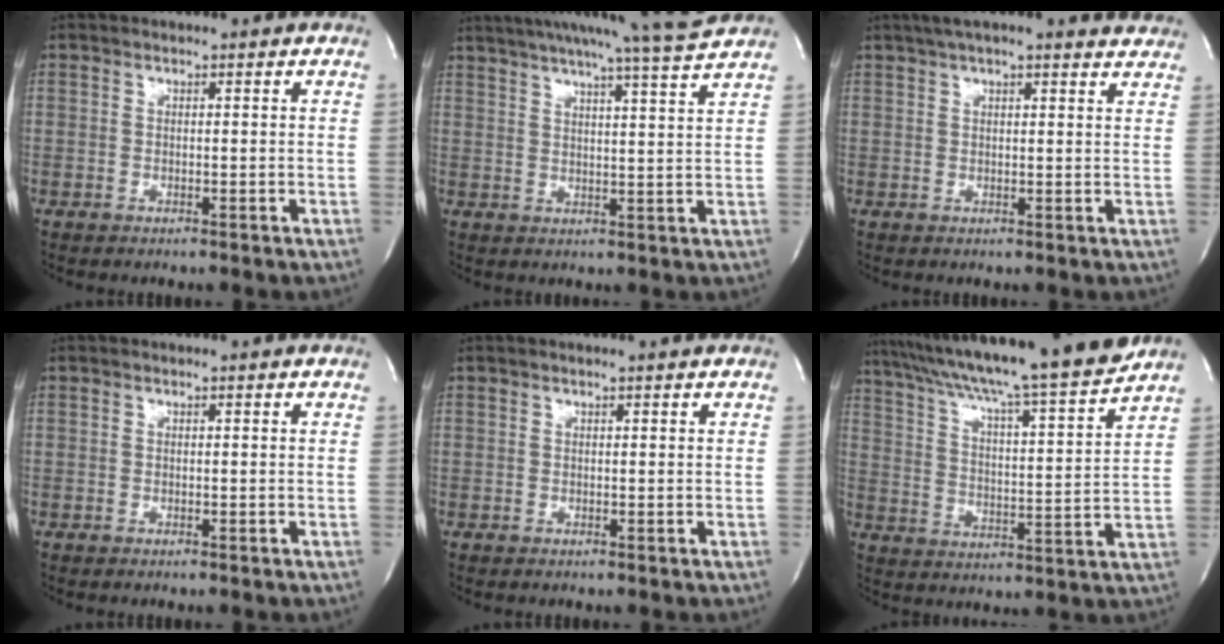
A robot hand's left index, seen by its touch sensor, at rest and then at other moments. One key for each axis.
{"total": 13.5, "fx": 12.2, "fy": -2.2, "fz": 5.4, "tx": -0.095, "ty": -0.030, "tz": 0.164}
{"total": 14.8, "fx": 13.2, "fy": 2.2, "fz": 6.3, "tx": -0.092, "ty": 0.037, "tz": 0.162}
{"total": 0.0}
{"total": 1.2, "fx": 1.1, "fy": -0.2, "fz": 0.5, "tx": -0.012, "ty": 0.003, "tz": 0.016}
{"total": 20.8, "fx": 18.4, "fy": -1.1, "fz": 9.6, "tx": -0.168, "ty": -0.021, "tz": 0.277}